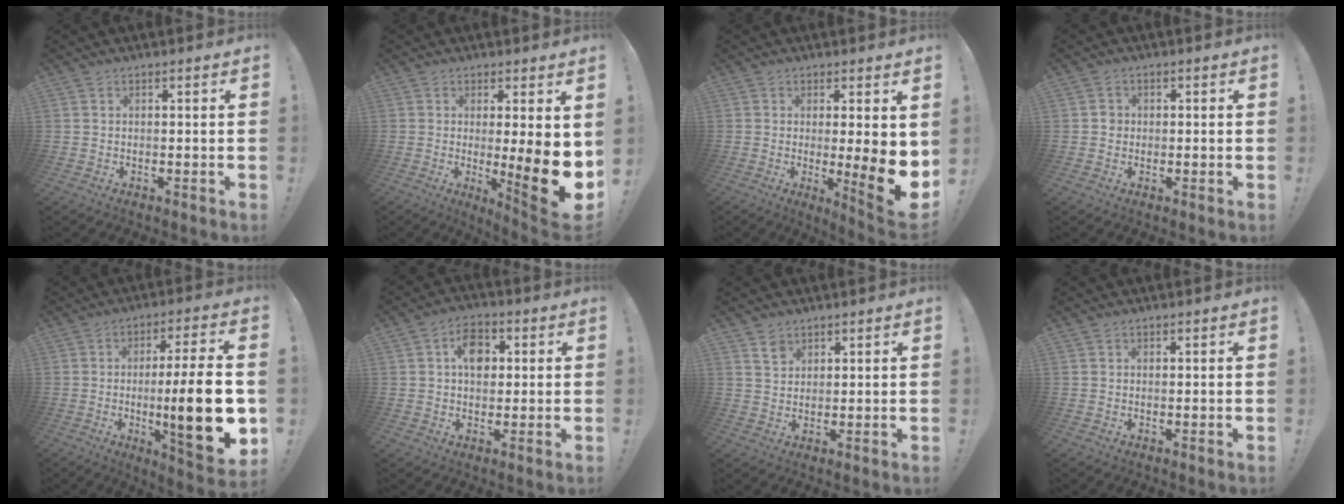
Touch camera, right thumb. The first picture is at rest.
{"total": 13.8, "force": [-1.7, 2.2, 13.5], "torque": [-0.170, -0.018, -0.018]}
{"total": 10.4, "force": [-1.4, 1.0, 10.3], "torque": [-0.133, -0.015, -0.018]}
{"total": 2.2, "force": [-0.5, 1.9, 0.9], "torque": [-0.012, 0.008, -0.011]}
{"total": 20.1, "force": [-3.1, 3.0, 19.6], "torque": [-0.298, 0.002, -0.043]}
{"total": 8.1, "force": [1.7, 5.8, 5.4], "torque": [-0.076, 0.006, 0.028]}
{"total": 3.7, "force": [2.6, 2.3, 1.2], "torque": [-0.006, -0.016, 0.047]}
{"total": 0.0}